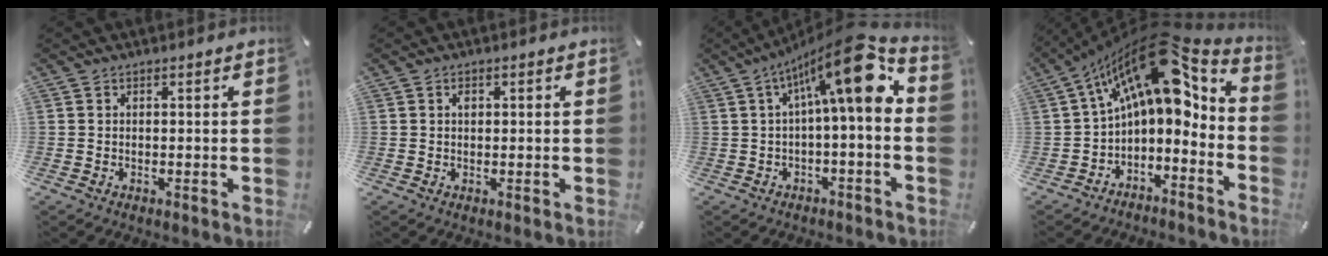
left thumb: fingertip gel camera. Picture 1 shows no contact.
{"total": 1.1, "force": [0.3, 0.8, 0.8], "torque": [-0.008, 0.000, 0.003]}
{"total": 16.6, "force": [4.9, 4.3, 15.2], "torque": [-0.224, -0.039, 0.072]}
{"total": 17.9, "force": [7.5, 8.8, 13.7], "torque": [-0.233, -0.054, 0.124]}